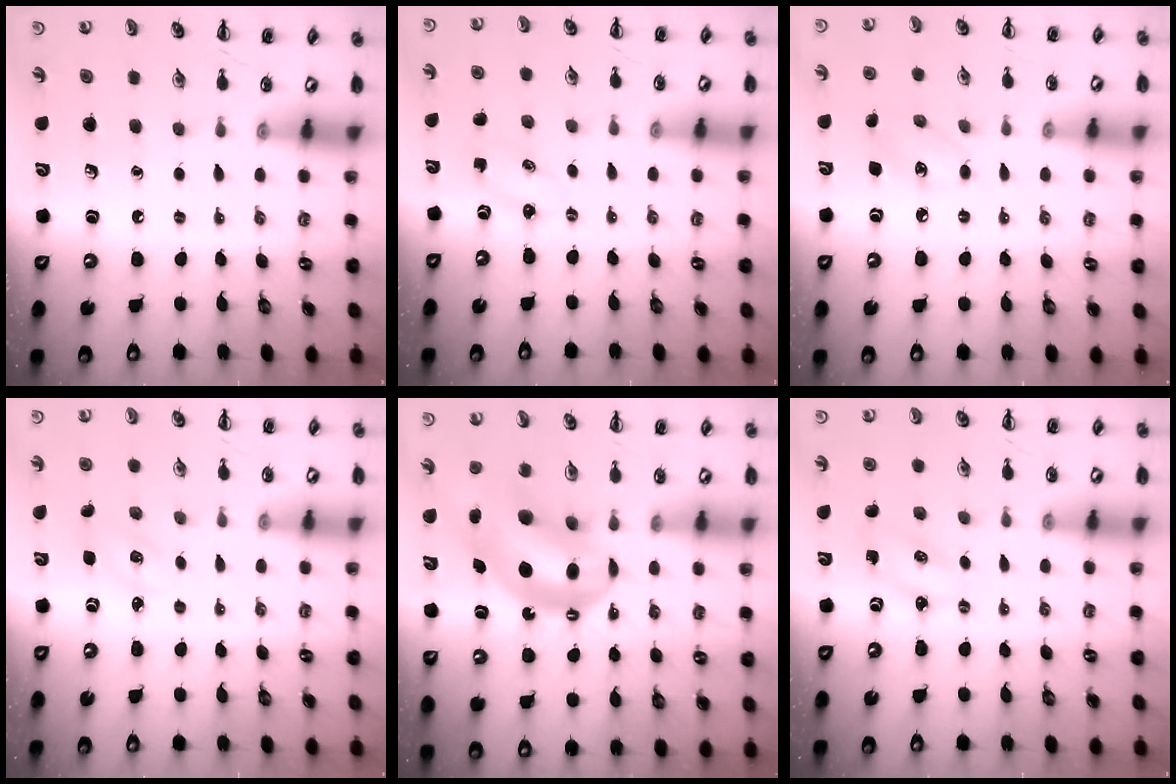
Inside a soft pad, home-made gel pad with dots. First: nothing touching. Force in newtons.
{"total": 2.2, "press": 2.1, "slide": 0.6}
{"total": 6.3, "press": 6.2, "slide": 1.4}
{"total": 2.2, "press": 2.1, "slide": 0.6}
{"total": 12.9, "press": 12.5, "slide": 3.3}
{"total": 2.0, "press": 1.9, "slide": 0.6}